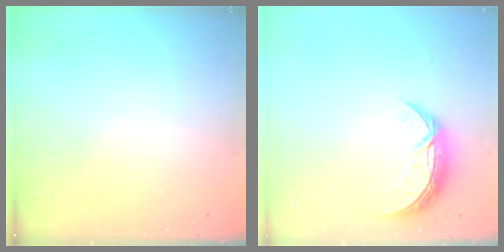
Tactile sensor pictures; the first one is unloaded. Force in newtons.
{"total": 7.7, "press": 7.6, "slide": 0.7}